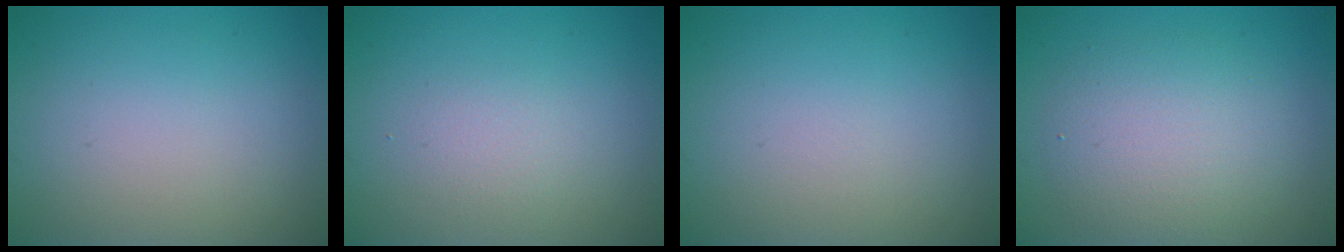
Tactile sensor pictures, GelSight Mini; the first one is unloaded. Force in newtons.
{"total": 1.3, "press": 1.3, "slide": 0.1}
{"total": 0.0}
{"total": 4.6, "press": 4.6, "slide": 0.1}